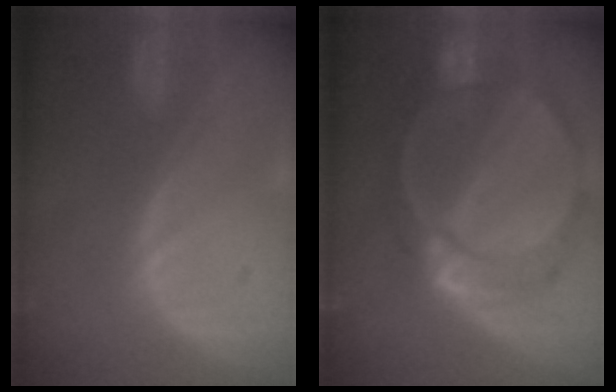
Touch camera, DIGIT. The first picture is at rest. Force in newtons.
{"total": 9.5, "press": 8.3, "slide": 4.4}